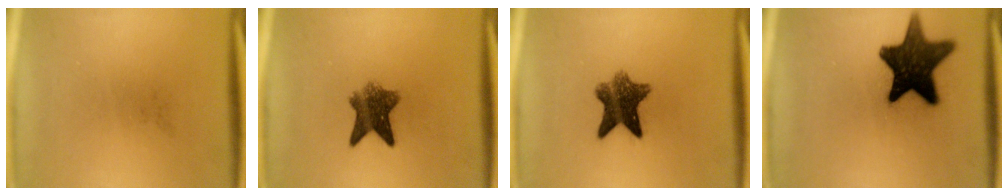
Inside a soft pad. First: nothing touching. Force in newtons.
{"total": 6.5}
{"total": 8.2}
{"total": 15.5}